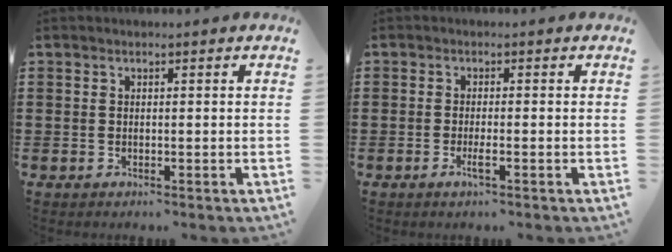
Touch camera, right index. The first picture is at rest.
{"total": 2.0, "force": [-0.9, 0.2, 1.7], "torque": [-0.037, -0.006, -0.018]}